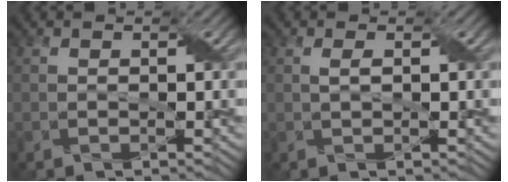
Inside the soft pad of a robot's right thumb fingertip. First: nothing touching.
{"total": 0.9, "force": [0.3, 0.2, 0.9], "torque": [-0.021, 0.005, 0.004]}